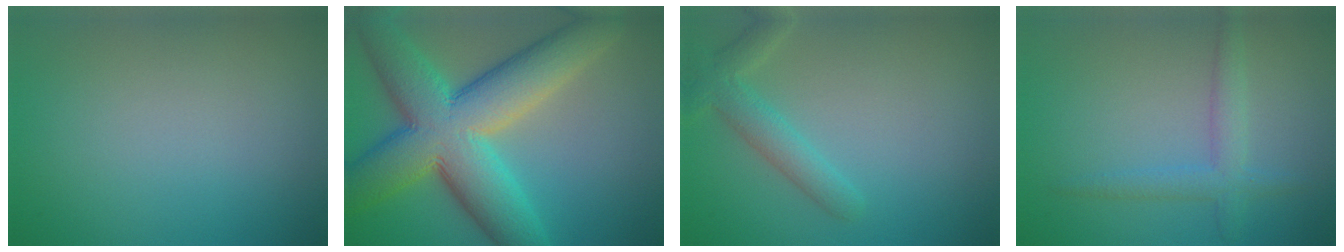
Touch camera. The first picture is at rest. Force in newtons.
{"total": 12.6, "press": 12.5, "slide": 0.8}
{"total": 3.0, "press": 3.0, "slide": 0.2}
{"total": 2.0, "press": 2.0, "slide": 0.1}